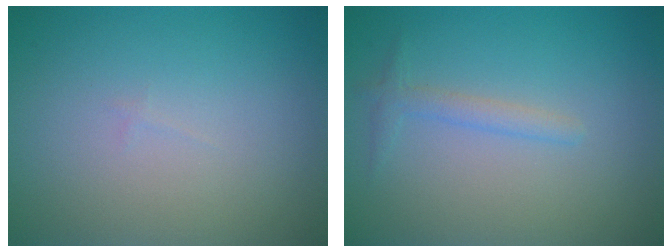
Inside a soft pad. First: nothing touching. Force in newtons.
{"total": 1.4, "press": 1.4, "slide": 0.0}